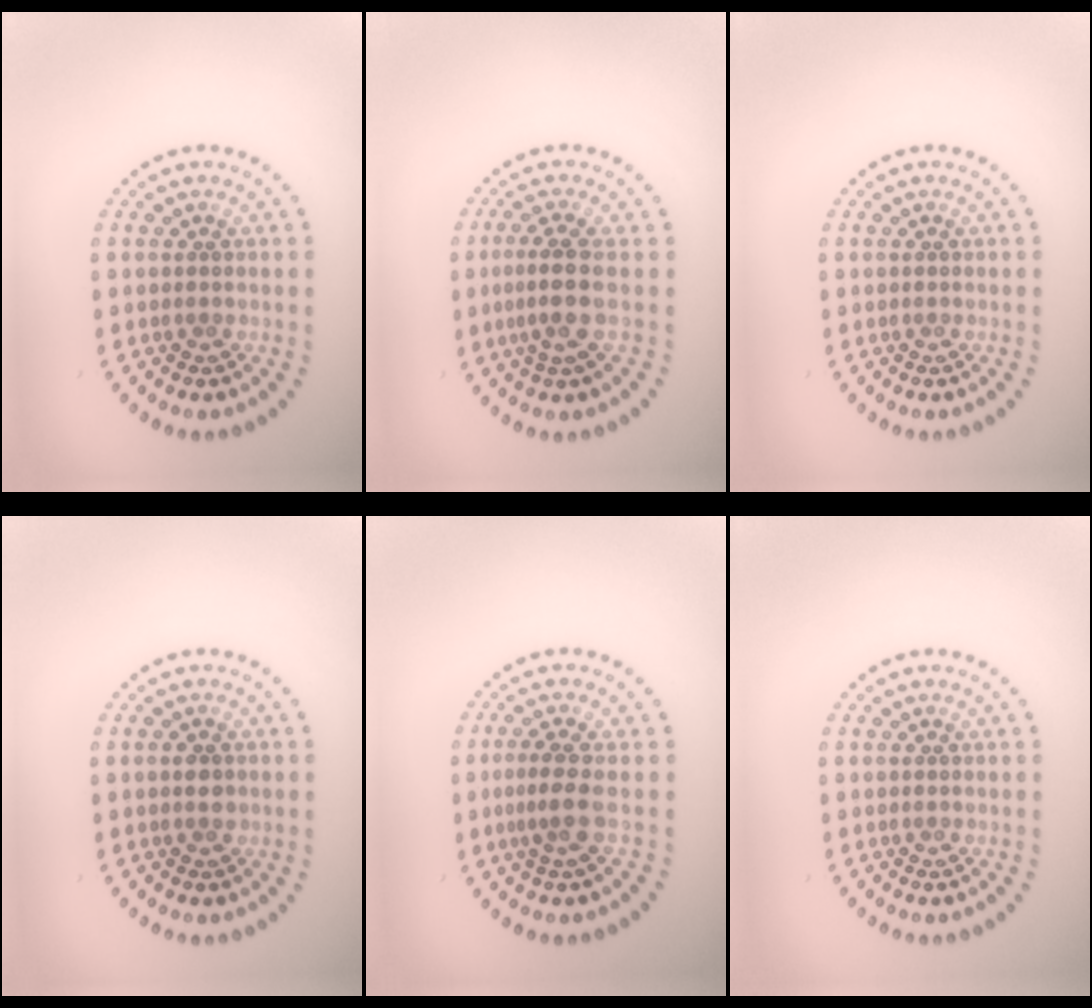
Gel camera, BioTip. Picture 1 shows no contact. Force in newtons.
{"total": 2.8, "press": 2.1, "slide": 1.9}
{"total": 0.0}
{"total": 1.0, "press": 0.9, "slide": 0.2}
{"total": 2.1, "press": 1.5, "slide": 1.6}
{"total": 0.0}